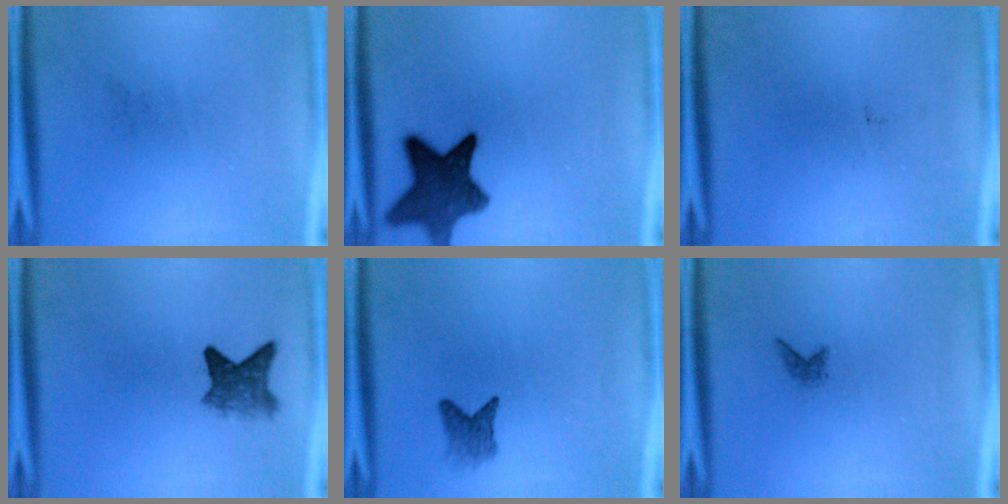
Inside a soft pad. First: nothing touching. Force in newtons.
{"total": 11.5}
{"total": 0.0}
{"total": 4.5}
{"total": 2.4}
{"total": 0.8}